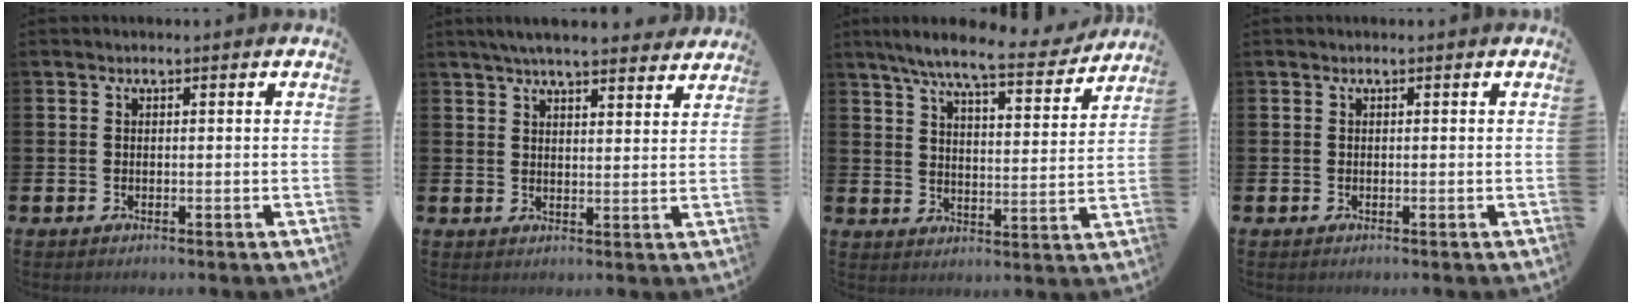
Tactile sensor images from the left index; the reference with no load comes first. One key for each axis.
{"total": 5.5, "fx": 5.2, "fy": 0.5, "fz": 1.6, "tx": -0.036, "ty": -0.023, "tz": 0.093}
{"total": 8.5, "fx": 7.5, "fy": 0.7, "fz": 3.9, "tx": -0.091, "ty": -0.043, "tz": 0.127}
{"total": 0.0}